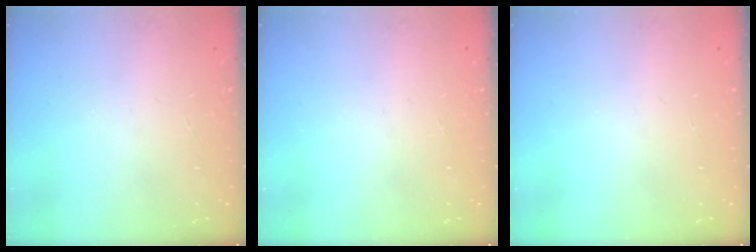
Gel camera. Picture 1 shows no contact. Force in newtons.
{"total": 0.0}
{"total": 0.0}